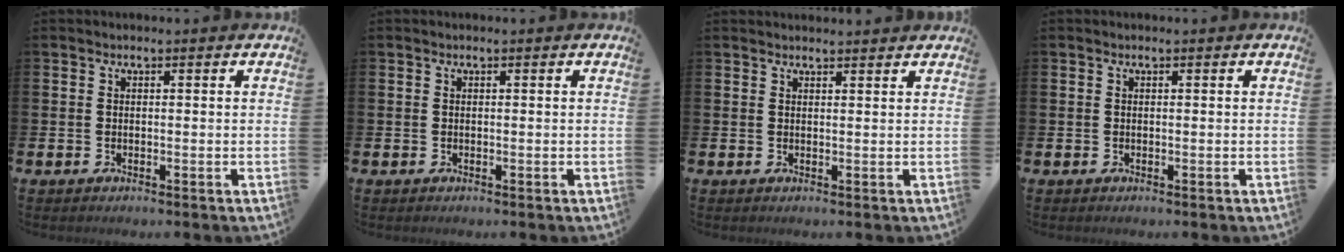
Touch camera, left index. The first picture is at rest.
{"total": 0.0}
{"total": 1.4, "force": [1.4, 0.0, 0.0], "torque": [0.012, -0.010, 0.023]}
{"total": 0.0}